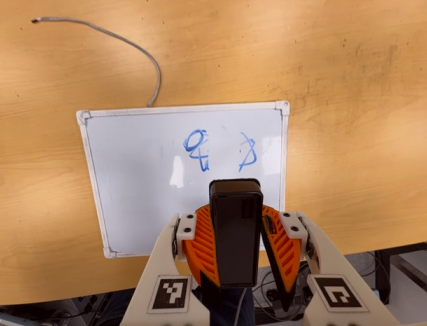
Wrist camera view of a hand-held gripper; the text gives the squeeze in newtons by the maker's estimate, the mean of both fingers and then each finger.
{"total": 9.7, "left": 9.4, "right": 10.0}